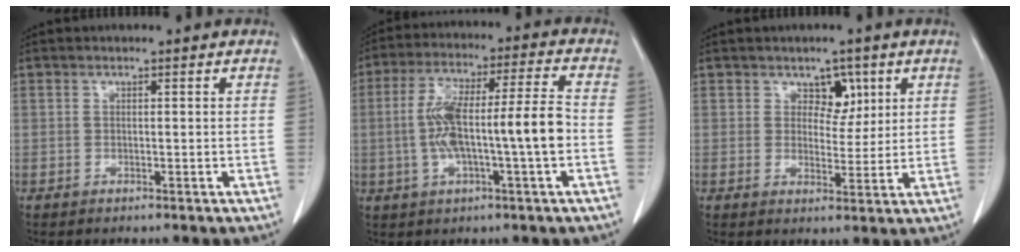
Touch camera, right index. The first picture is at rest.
{"total": 12.2, "force": [-1.3, 0.8, 12.1], "torque": [-0.227, 0.023, -0.021]}
{"total": 4.0, "force": [2.0, 2.7, 2.1], "torque": [-0.020, 0.001, 0.032]}